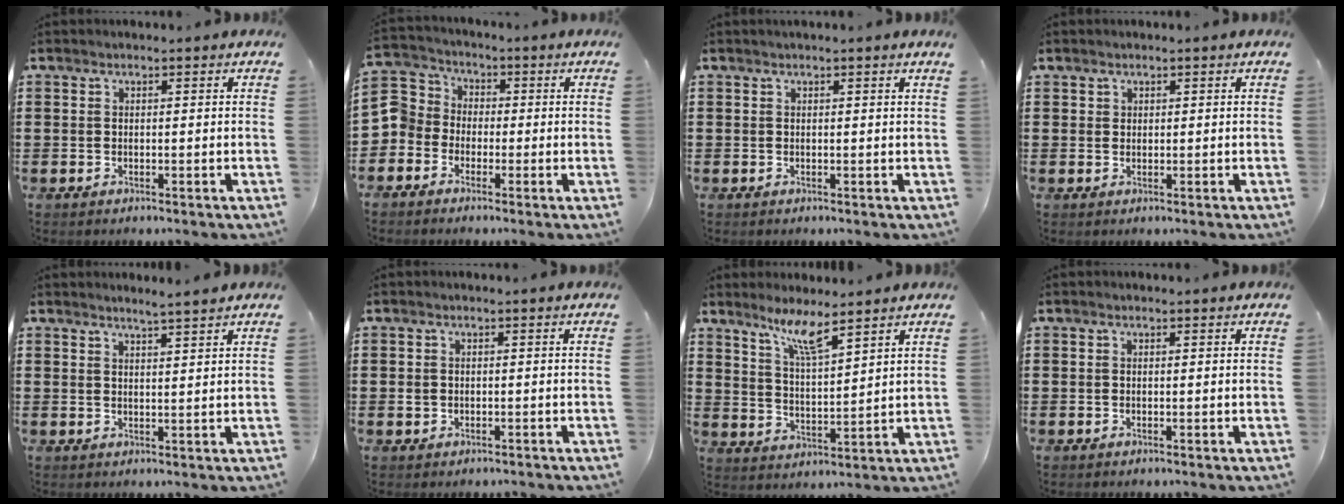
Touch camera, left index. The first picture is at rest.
{"total": 5.4, "force": [-2.2, 4.9, 0.7], "torque": [-0.059, 0.010, -0.055]}
{"total": 0.8, "force": [0.5, -0.3, 0.5], "torque": [-0.010, -0.004, 0.011]}
{"total": 1.1, "force": [0.9, 0.7, 0.1], "torque": [-0.004, 0.002, 0.017]}
{"total": 2.5, "force": [2.3, -0.5, 0.7], "torque": [-0.019, -0.005, 0.043]}
{"total": 1.2, "force": [-0.4, 1.0, 0.2], "torque": [-0.008, 0.003, -0.011]}
{"total": 6.5, "force": [4.9, 0.5, 4.2], "torque": [-0.098, -0.012, 0.085]}
{"total": 0.0}